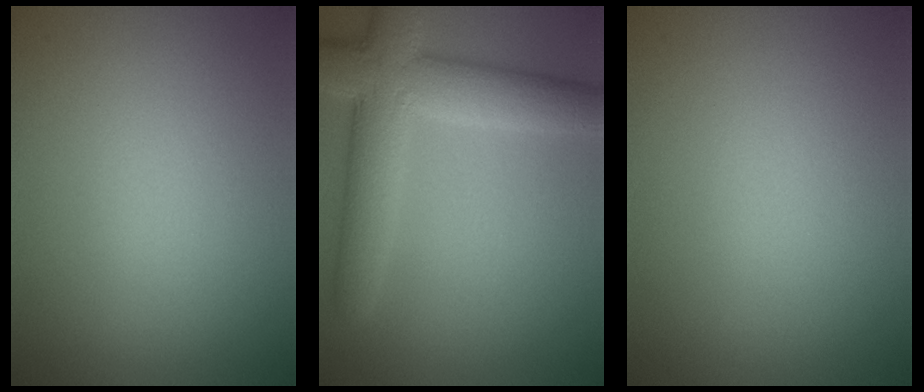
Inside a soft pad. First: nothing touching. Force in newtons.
{"total": 7.5, "press": 7.5, "slide": 0.4}
{"total": 0.0}